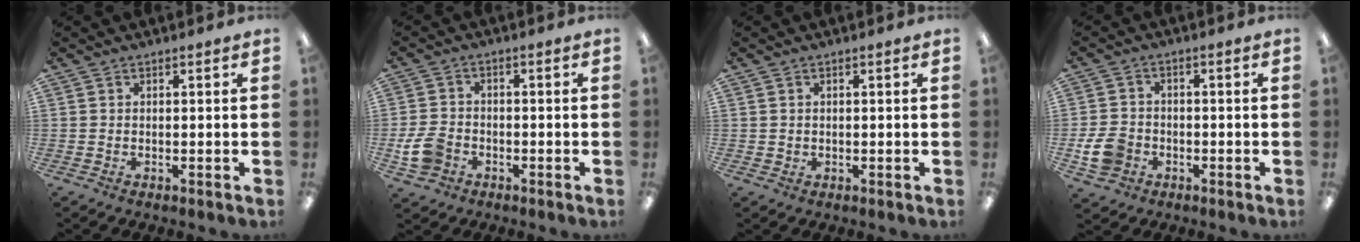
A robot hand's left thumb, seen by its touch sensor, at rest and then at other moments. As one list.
[{"total": 6.8, "force": [-2.6, 5.2, 3.5], "torque": [-0.080, 0.014, -0.047]}, {"total": 0.9, "force": [0.3, 0.9, -0.1], "torque": [0.000, 0.005, 0.004]}, {"total": 7.1, "force": [-2.4, 5.8, 3.3], "torque": [-0.071, 0.013, -0.044]}]